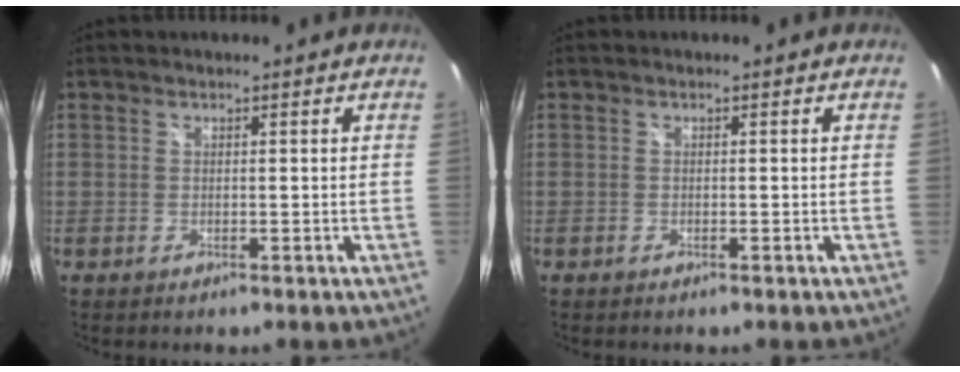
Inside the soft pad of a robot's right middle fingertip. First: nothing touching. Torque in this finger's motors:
{"motor_torque": [-0.13, -0.33, 0.04, 0.03]}